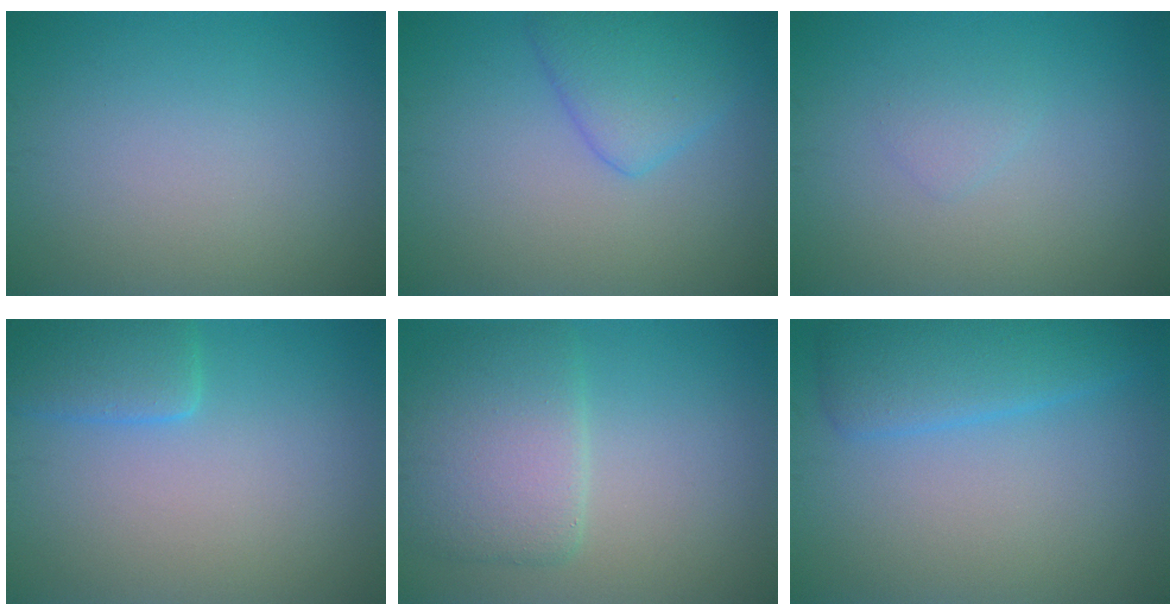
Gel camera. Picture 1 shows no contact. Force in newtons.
{"total": 3.7, "press": 3.7, "slide": 0.2}
{"total": 0.9, "press": 0.9, "slide": 0.1}
{"total": 3.0, "press": 3.0, "slide": 0.3}
{"total": 5.4, "press": 5.3, "slide": 0.3}
{"total": 4.2, "press": 4.2, "slide": 0.1}